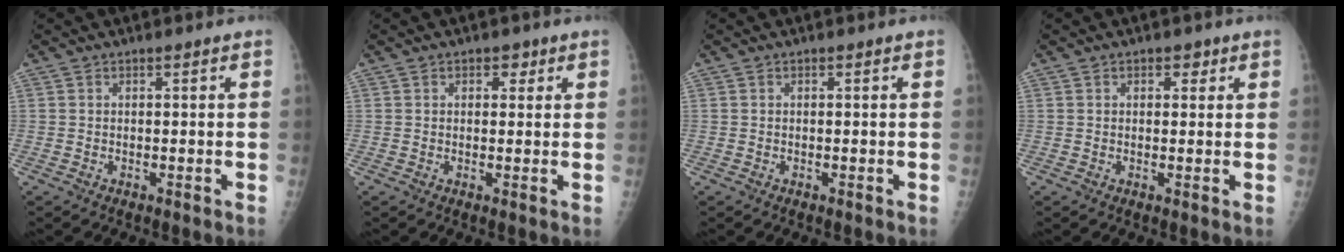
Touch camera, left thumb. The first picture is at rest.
{"total": 2.2, "force": [1.1, 1.6, 1.2], "torque": [0.002, -0.002, 0.011]}
{"total": 0.0}
{"total": 1.9, "force": [1.0, 1.3, 1.0], "torque": [0.001, -0.002, 0.010]}